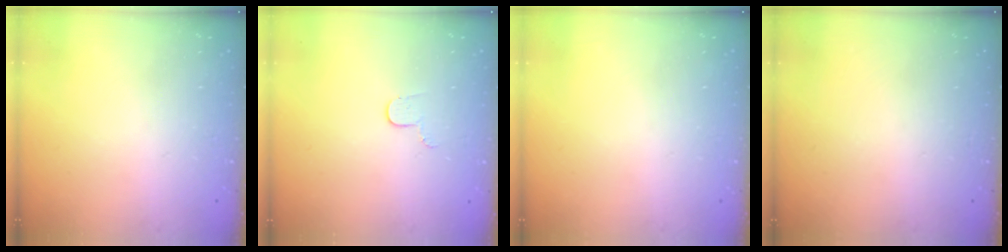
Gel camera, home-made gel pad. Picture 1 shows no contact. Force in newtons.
{"total": 3.4, "press": 3.4, "slide": 0.4}
{"total": 0.0}
{"total": 0.0}